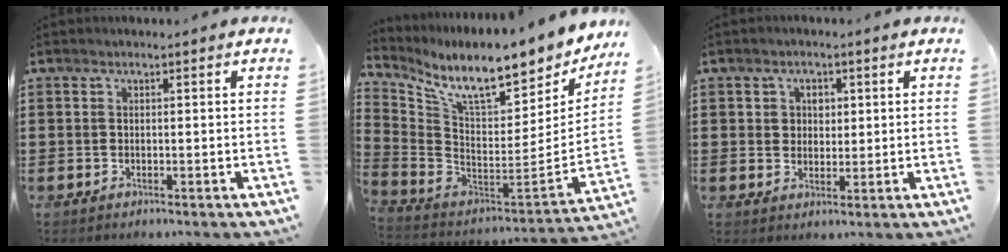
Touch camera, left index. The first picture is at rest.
{"total": 11.0, "force": [8.4, 1.2, 7.0], "torque": [-0.153, -0.075, 0.137]}
{"total": 2.5, "force": [0.9, 2.3, 0.5], "torque": [-0.013, 0.006, 0.012]}